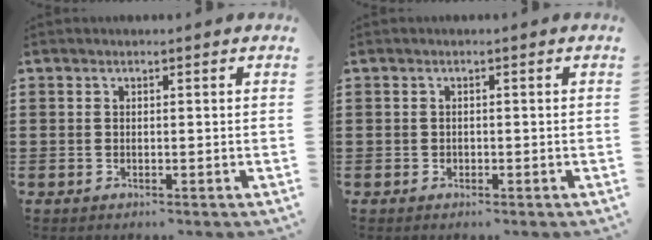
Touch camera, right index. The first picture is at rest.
{"total": 0.5, "force": [-0.2, 0.4, 0.1], "torque": [-0.004, 0.003, -0.005]}